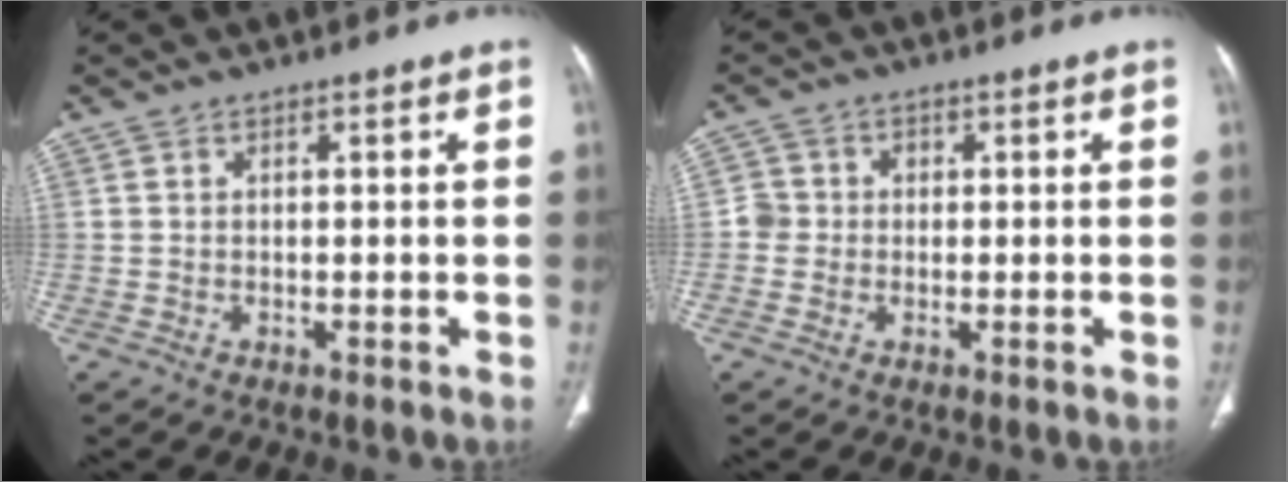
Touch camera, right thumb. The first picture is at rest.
{"total": 3.2, "force": [-0.2, 3.1, 0.6], "torque": [0.013, 0.010, -0.011]}